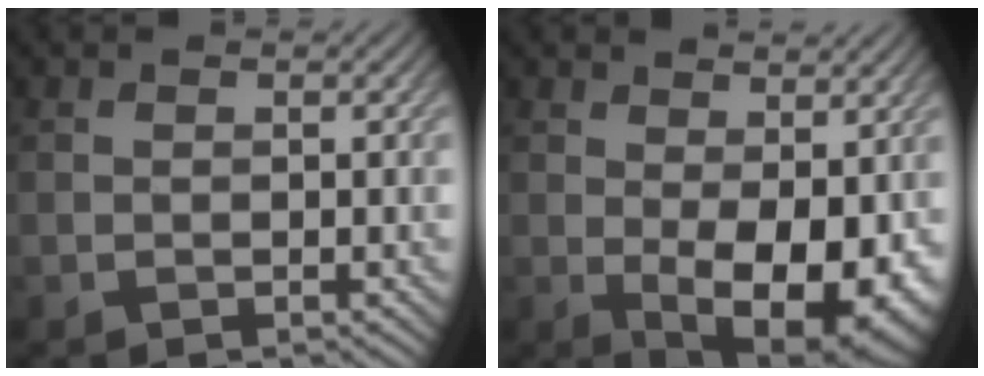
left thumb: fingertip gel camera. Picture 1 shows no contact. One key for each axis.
{"total": 10.4, "fx": -0.6, "fy": 5.6, "fz": 8.7, "tx": -0.135, "ty": -0.026, "tz": 0.010}